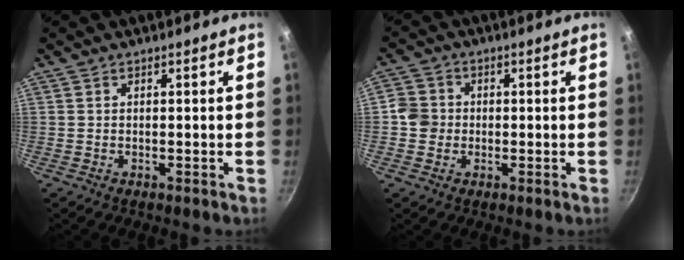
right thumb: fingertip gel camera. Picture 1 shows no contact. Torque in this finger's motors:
{"motor_torque": [0.18, 0.02, 0.34, -0.14, 0.00]}